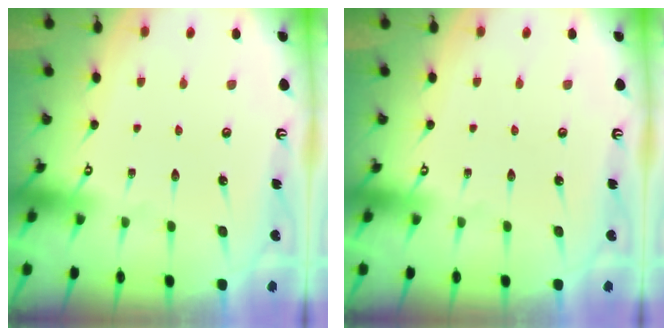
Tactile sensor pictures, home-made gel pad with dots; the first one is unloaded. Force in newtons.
{"total": 0.0}